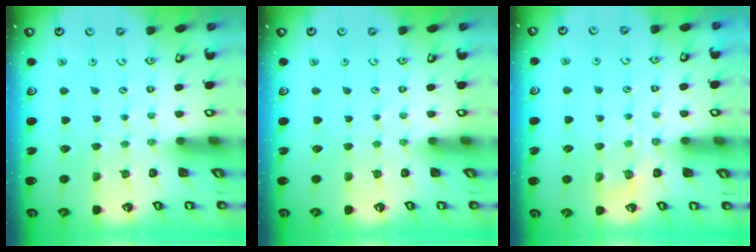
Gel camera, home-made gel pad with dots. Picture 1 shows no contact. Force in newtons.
{"total": 0.0}
{"total": 4.8, "press": 4.6, "slide": 1.3}